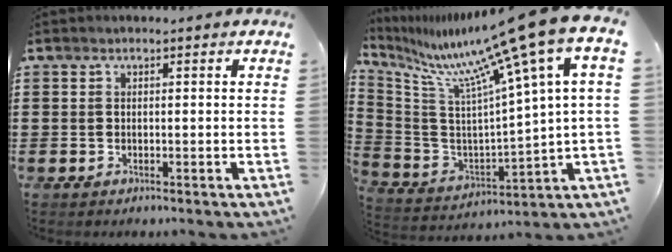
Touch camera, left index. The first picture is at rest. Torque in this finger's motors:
{"motor_torque": [1.11, -1.03, 1.05, 0.21]}